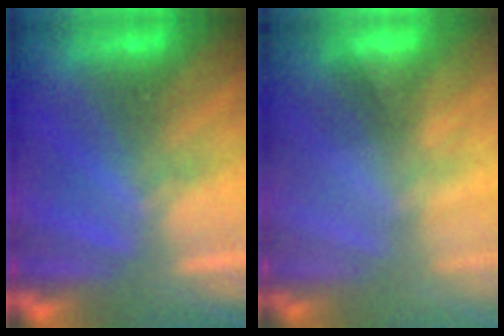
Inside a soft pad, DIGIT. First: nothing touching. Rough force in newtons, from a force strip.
{"total": 2.3}